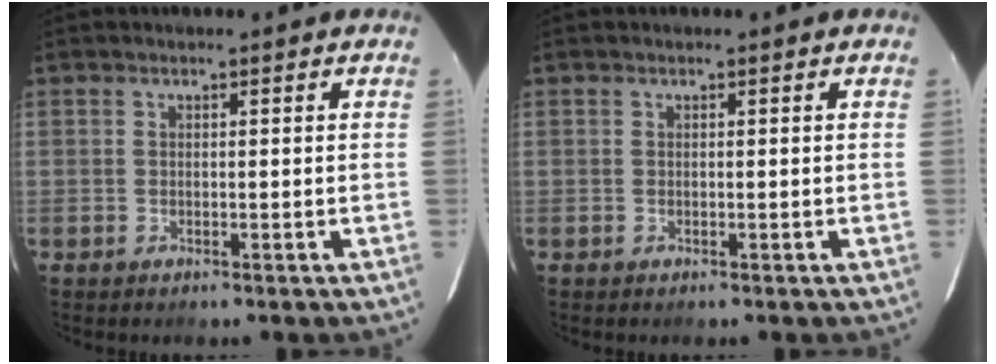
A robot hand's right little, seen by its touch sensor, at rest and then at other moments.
{"total": 0.0}